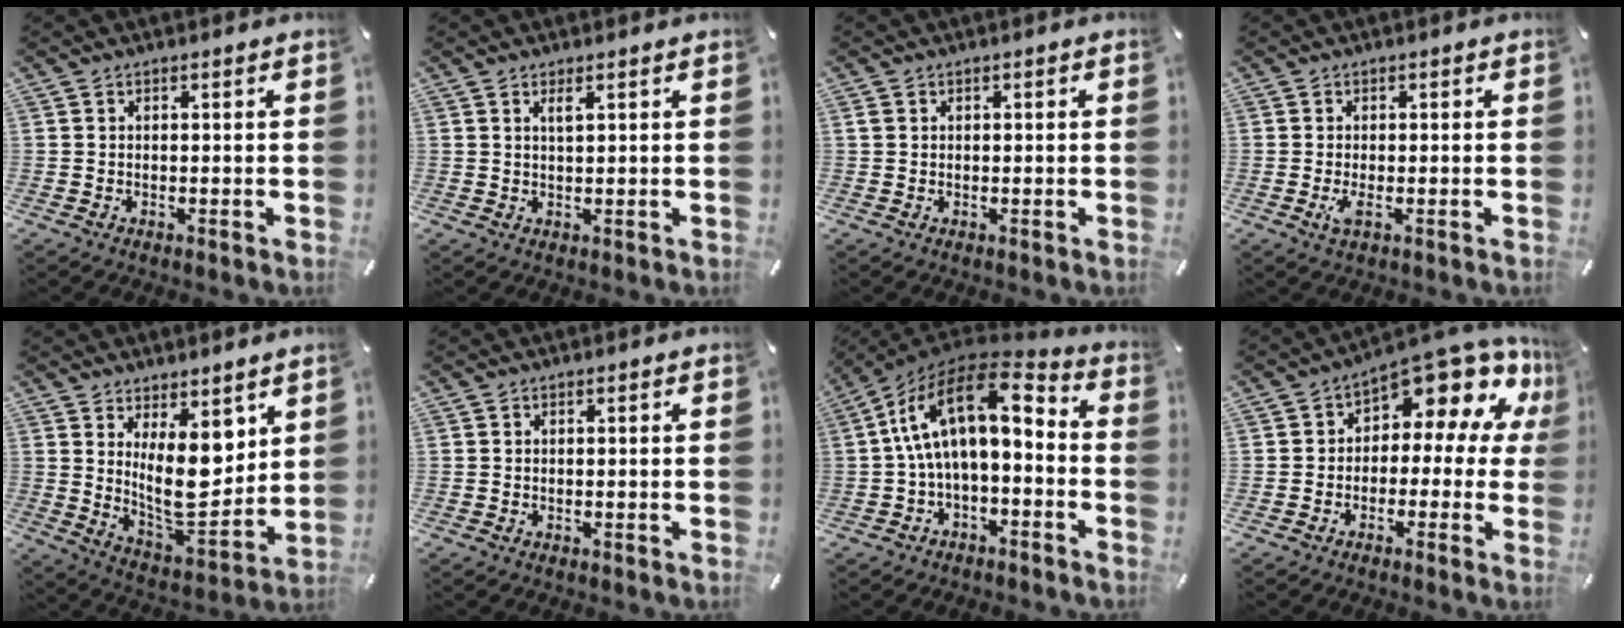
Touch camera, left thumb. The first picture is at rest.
{"total": 1.6, "force": [0.9, 0.2, 1.3], "torque": [-0.027, 0.000, 0.016]}
{"total": 0.8, "force": [0.1, 0.8, 0.3], "torque": [-0.005, 0.005, 0.000]}
{"total": 2.6, "force": [-0.7, 0.9, 2.4], "torque": [-0.054, -0.005, -0.014]}
{"total": 13.3, "force": [5.1, 6.7, 10.3], "torque": [-0.160, -0.047, 0.094]}
{"total": 0.0}
{"total": 16.3, "force": [2.8, 8.8, 13.4], "torque": [-0.264, -0.008, 0.042]}
{"total": 11.4, "force": [7.6, 5.1, 6.9], "torque": [-0.101, -0.071, 0.126]}